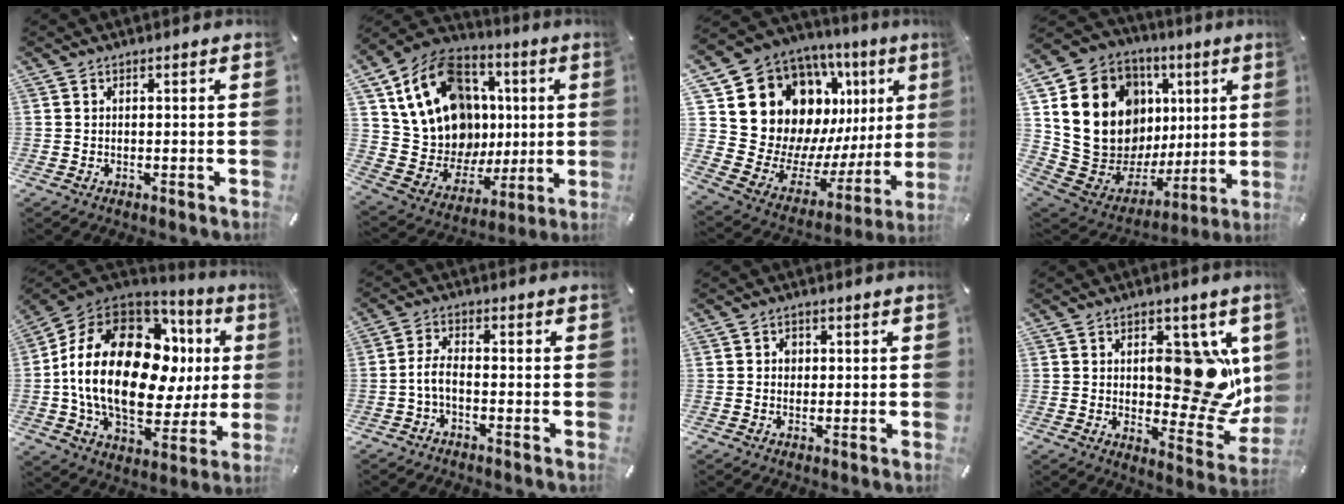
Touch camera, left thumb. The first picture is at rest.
{"total": 21.0, "force": [4.8, 17.4, 10.8], "torque": [-0.196, -0.028, 0.110]}
{"total": 17.8, "force": [8.9, 14.0, 6.5], "torque": [-0.066, -0.101, 0.190]}
{"total": 19.8, "force": [5.9, 15.7, 10.5], "torque": [-0.190, -0.059, 0.138]}
{"total": 24.7, "force": [2.3, 15.2, 19.3], "torque": [-0.387, -0.015, 0.045]}
{"total": 4.4, "force": [-1.8, 1.7, 3.6], "torque": [-0.084, 0.005, -0.040]}
{"total": 2.0, "force": [0.1, 1.9, 0.7], "torque": [0.000, 0.001, -0.006]}
{"total": 16.9, "force": [3.8, 10.0, 13.1], "torque": [-0.135, -0.033, 0.069]}